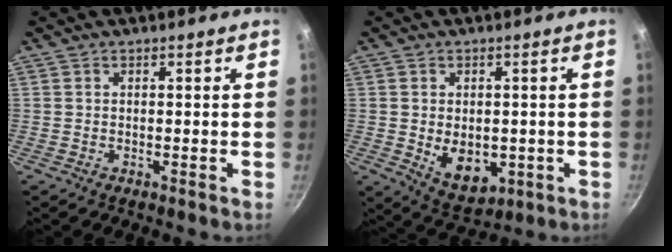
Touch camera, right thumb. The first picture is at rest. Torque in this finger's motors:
{"motor_torque": [-0.31, 0.57, 0.79, 0.07, 0.08]}